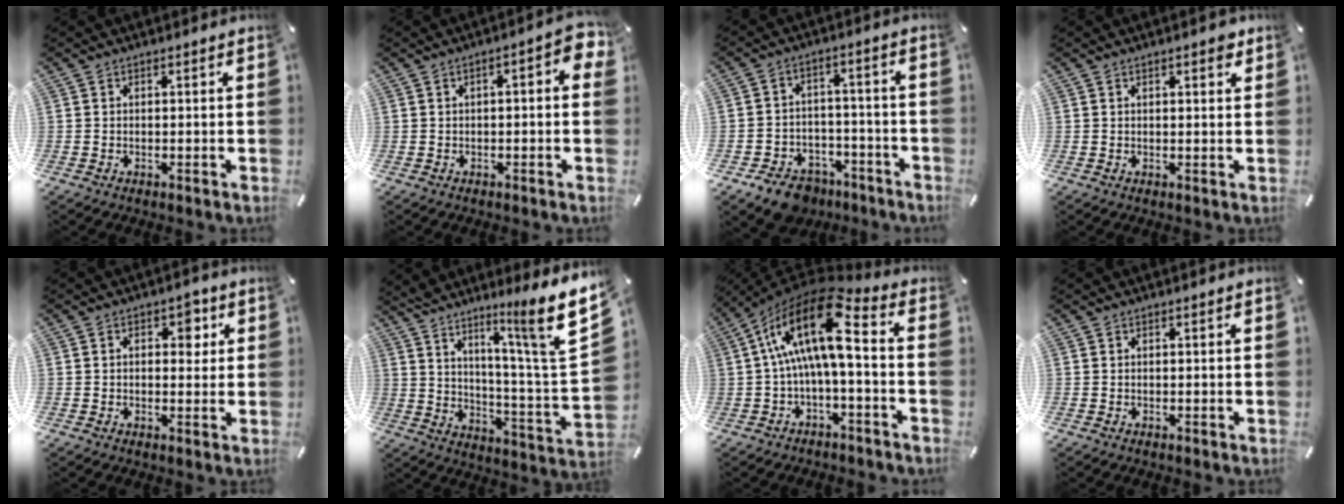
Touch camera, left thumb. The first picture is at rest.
{"total": 4.5, "force": [-0.3, 1.8, 4.1], "torque": [-0.057, 0.003, -0.007]}
{"total": 8.9, "force": [-6.8, 5.1, 2.7], "torque": [-0.035, 0.053, -0.122]}
{"total": 2.0, "force": [1.2, 0.9, 1.4], "torque": [-0.013, -0.003, 0.016]}
{"total": 5.0, "force": [1.3, 3.0, 3.7], "torque": [-0.031, -0.007, 0.008]}
{"total": 13.1, "force": [9.0, -0.1, 9.5], "torque": [-0.150, -0.090, 0.130]}
{"total": 18.2, "force": [1.9, 7.1, 16.7], "torque": [-0.325, -0.005, 0.026]}
{"total": 0.0}